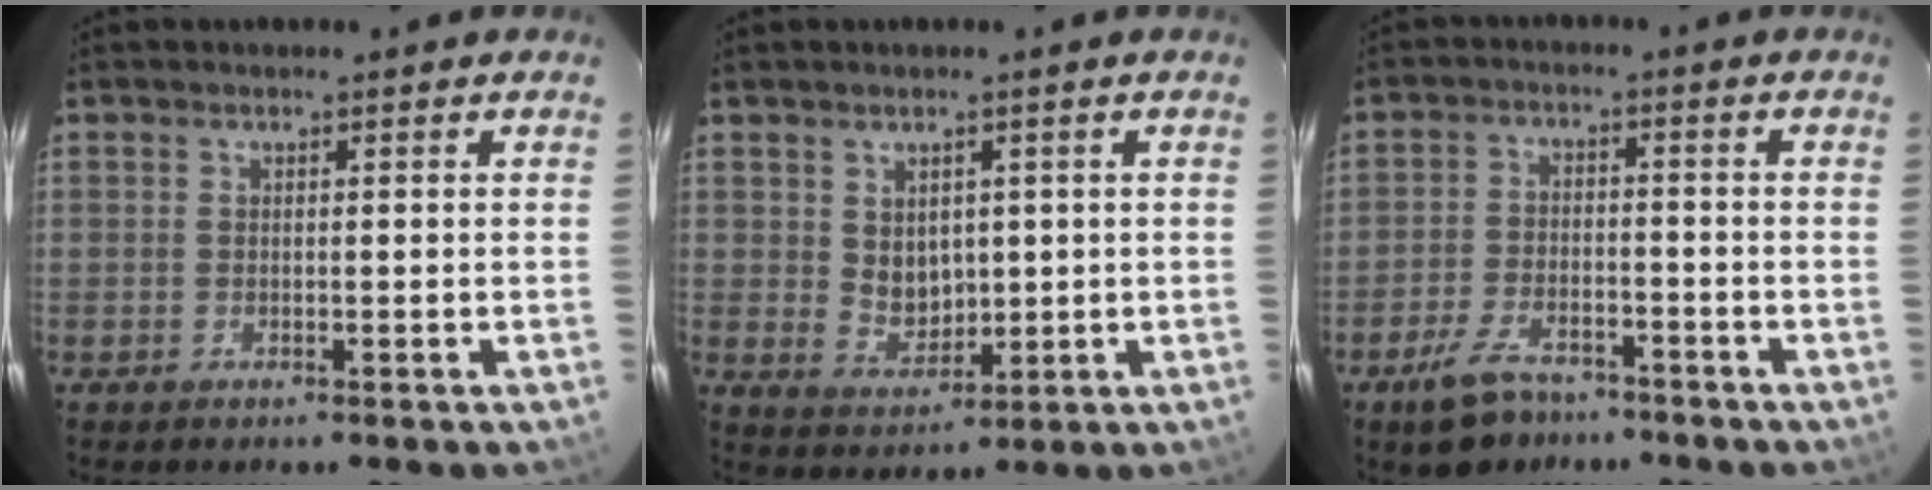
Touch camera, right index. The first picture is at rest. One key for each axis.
{"total": 5.2, "fx": 1.3, "fy": 4.2, "fz": 2.8, "tx": -0.046, "ty": 0.000, "tz": 0.036}
{"total": 8.4, "fx": -6.1, "fy": 4.4, "fz": 3.9, "tx": -0.105, "ty": 0.005, "tz": -0.100}